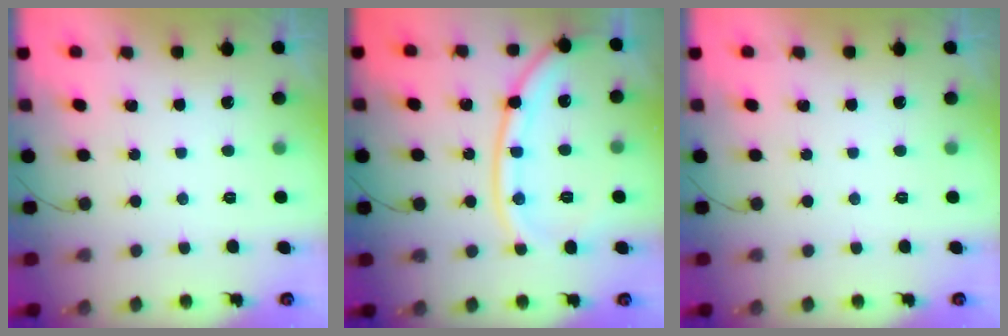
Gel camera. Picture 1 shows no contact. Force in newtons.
{"total": 14.7, "press": 14.6, "slide": 1.7}
{"total": 0.0}